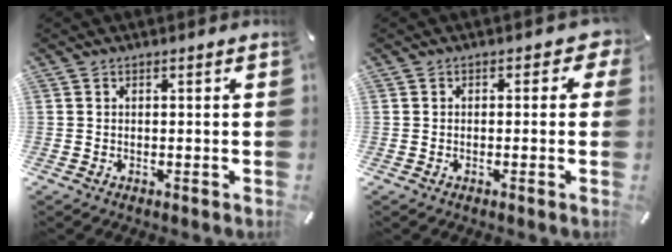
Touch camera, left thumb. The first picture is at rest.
{"total": 2.5, "force": [0.0, 1.8, 1.8], "torque": [-0.019, 0.003, -0.005]}